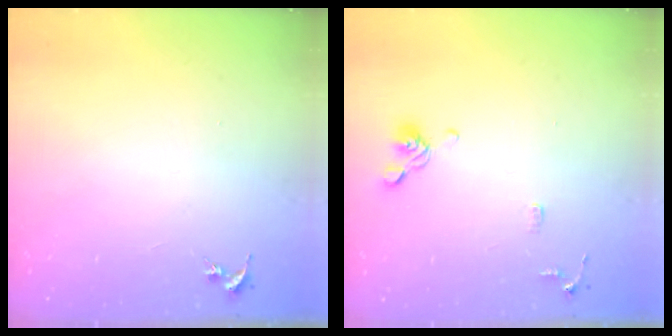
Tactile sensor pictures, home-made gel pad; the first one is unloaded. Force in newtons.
{"total": 8.8, "press": 8.6, "slide": 2.0}